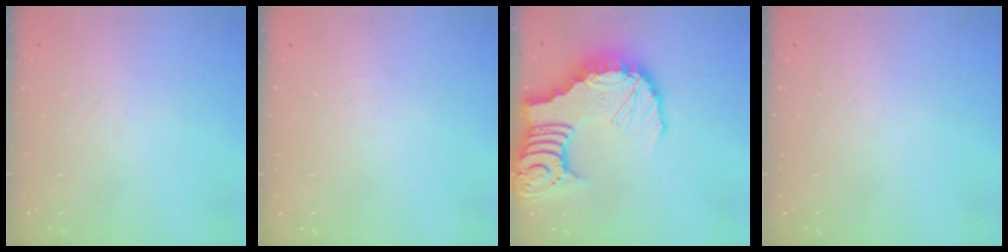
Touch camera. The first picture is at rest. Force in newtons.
{"total": 0.0}
{"total": 18.4, "press": 18.3, "slide": 2.4}
{"total": 0.0}